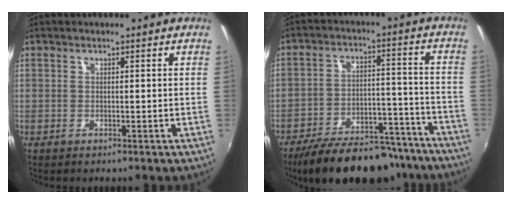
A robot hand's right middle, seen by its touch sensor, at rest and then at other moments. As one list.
[{"total": 22.0, "force": [-18.4, 7.9, 9.3], "torque": [-0.166, 0.011, -0.245]}]